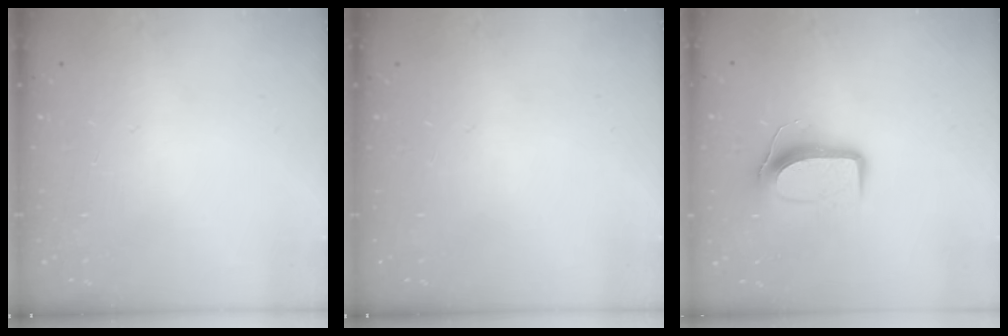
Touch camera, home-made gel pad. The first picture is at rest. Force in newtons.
{"total": 0.0}
{"total": 8.7, "press": 8.6, "slide": 0.7}